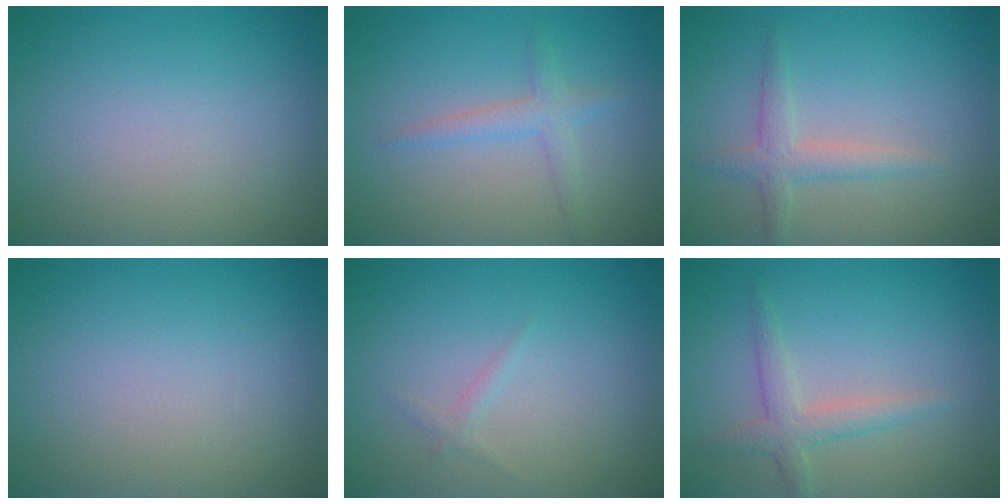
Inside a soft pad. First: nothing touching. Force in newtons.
{"total": 2.0, "press": 2.0, "slide": 0.1}
{"total": 2.2, "press": 2.2, "slide": 0.1}
{"total": 0.0}
{"total": 0.7, "press": 0.7, "slide": 0.1}
{"total": 2.5, "press": 2.5, "slide": 0.1}